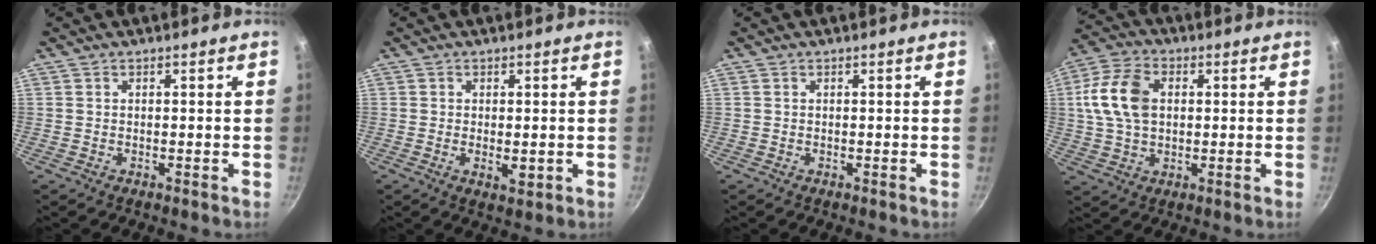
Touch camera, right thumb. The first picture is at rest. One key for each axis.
{"total": 3.0, "fx": -0.3, "fy": 1.6, "fz": 2.5, "tx": -0.041, "ty": -0.008, "tz": -0.003}
{"total": 0.0}
{"total": 12.2, "fx": 2.0, "fy": 8.3, "fz": 8.7, "tx": -0.155, "ty": 0.012, "tz": 0.029}